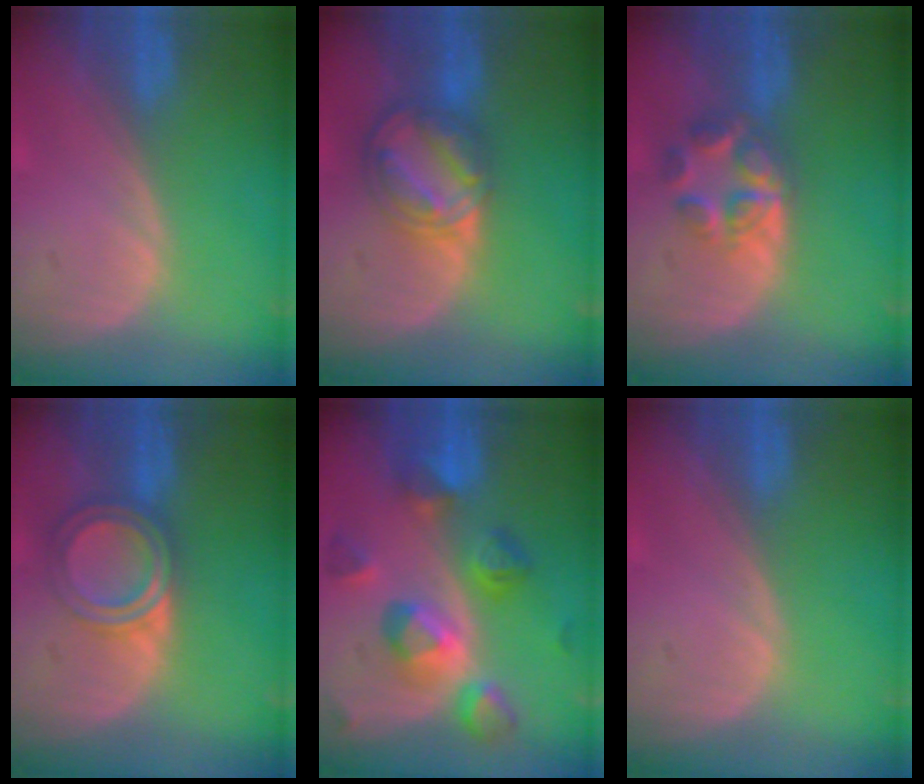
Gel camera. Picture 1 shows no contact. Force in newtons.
{"total": 8.2, "press": 7.0, "slide": 4.2}
{"total": 5.7, "press": 5.3, "slide": 2.1}
{"total": 5.3, "press": 5.3, "slide": 0.2}
{"total": 9.4, "press": 9.4, "slide": 0.6}
{"total": 0.0}